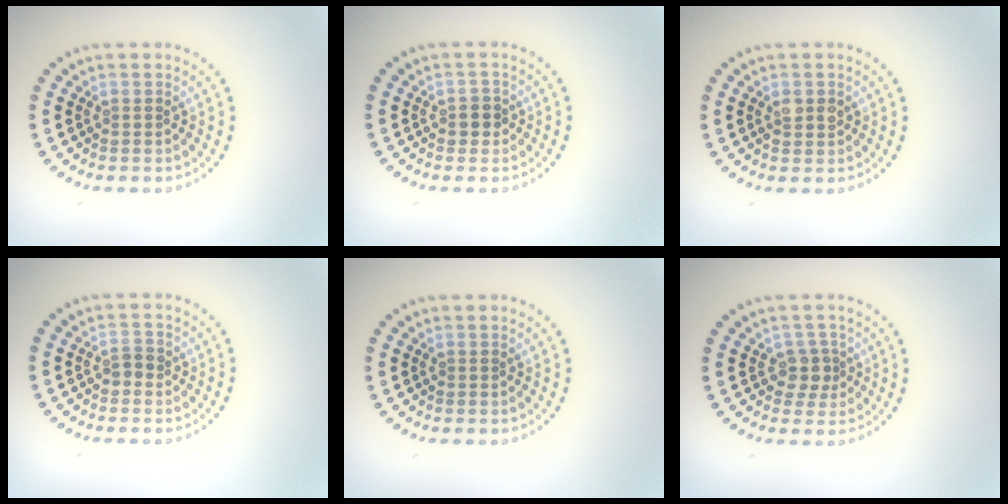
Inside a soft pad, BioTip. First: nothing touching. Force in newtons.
{"total": 1.3, "press": 1.2, "slide": 0.6}
{"total": 1.7, "press": 1.7, "slide": 0.1}
{"total": 1.2, "press": 1.1, "slide": 0.3}
{"total": 0.0}
{"total": 2.1, "press": 1.8, "slide": 1.1}